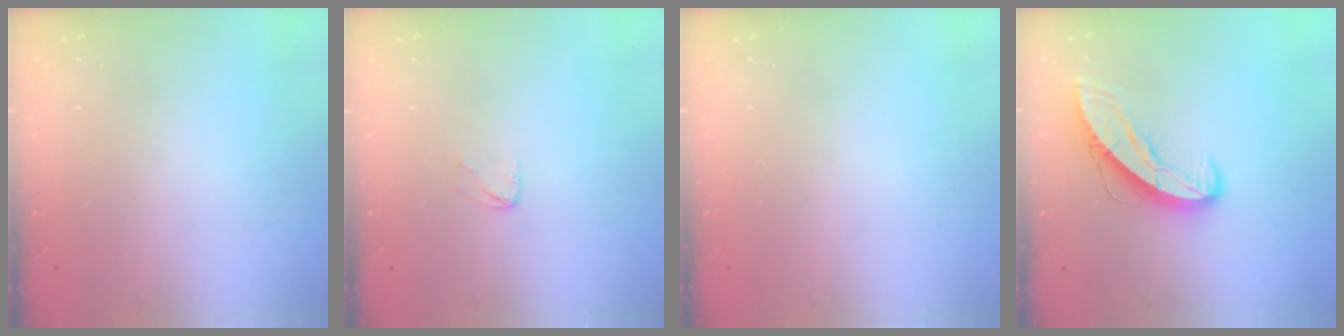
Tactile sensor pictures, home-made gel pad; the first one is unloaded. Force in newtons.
{"total": 2.5, "press": 2.5, "slide": 0.2}
{"total": 0.0}
{"total": 9.1, "press": 9.0, "slide": 1.1}